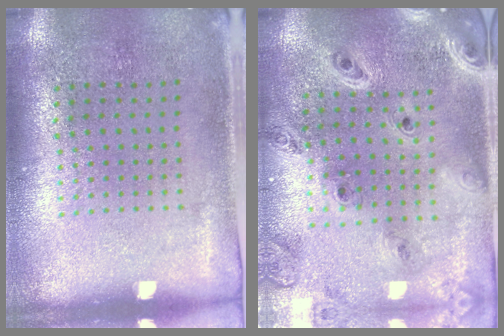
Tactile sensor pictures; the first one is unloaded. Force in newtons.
{"total": 2.0, "press": 1.9, "slide": 0.6}